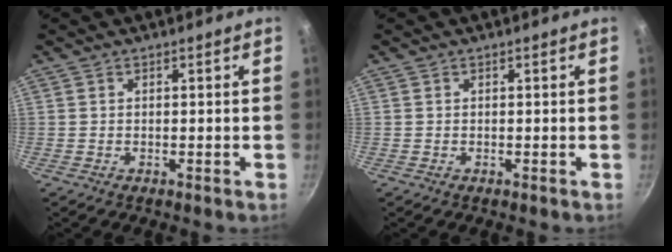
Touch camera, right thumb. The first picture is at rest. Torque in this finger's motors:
{"motor_torque": [-0.05, -0.06, 0.14, 0.07, 0.00]}